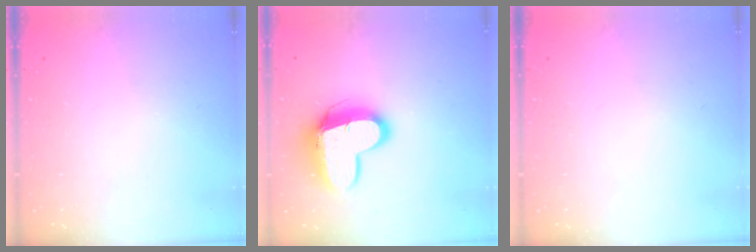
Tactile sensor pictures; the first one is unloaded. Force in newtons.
{"total": 13.5, "press": 13.5, "slide": 1.2}
{"total": 0.0}